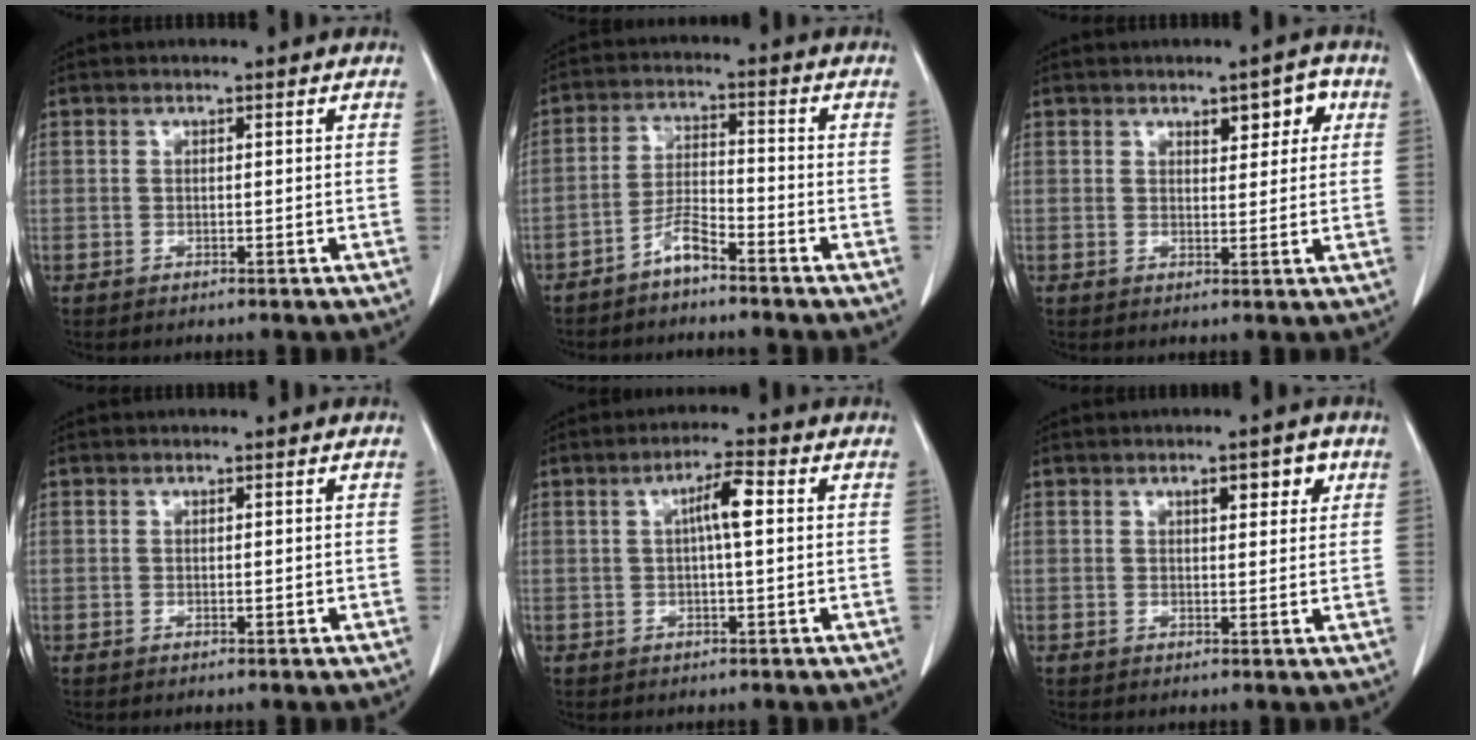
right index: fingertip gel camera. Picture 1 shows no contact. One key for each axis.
{"total": 4.2, "fx": -3.4, "fy": 0.4, "fz": 2.3, "tx": -0.050, "ty": 0.002, "tz": -0.067}
{"total": 4.3, "fx": 2.0, "fy": 1.8, "fz": 3.3, "tx": -0.040, "ty": 0.009, "tz": 0.026}
{"total": 0.5, "fx": 0.0, "fy": 0.2, "fz": 0.5, "tx": -0.008, "ty": -0.001, "tz": 0.001}
{"total": 4.5, "fx": 0.7, "fy": 0.4, "fz": 4.4, "tx": -0.078, "ty": 0.009, "tz": 0.010}
{"total": 3.6, "fx": 1.7, "fy": 1.2, "fz": 2.9, "tx": -0.039, "ty": 0.003, "tz": 0.024}